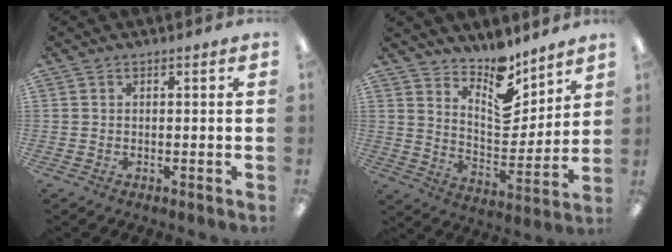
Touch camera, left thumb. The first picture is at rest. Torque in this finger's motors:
{"motor_torque": [0.58, 0.65, 0.02, -0.29, 0.04]}